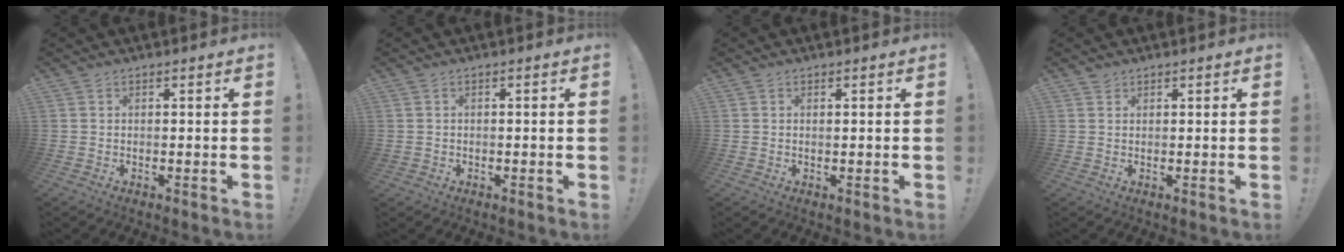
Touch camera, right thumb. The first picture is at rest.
{"total": 1.2, "force": [-0.8, 0.8, 0.4], "torque": [-0.012, 0.006, -0.013]}
{"total": 0.5, "force": [0.1, 0.0, 0.5], "torque": [-0.009, 0.001, 0.002]}
{"total": 1.1, "force": [1.0, 0.5, 0.1], "torque": [0.005, -0.004, 0.018]}